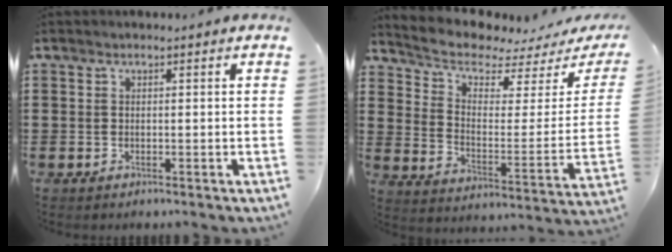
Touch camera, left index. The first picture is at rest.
{"total": 5.1, "force": [4.4, 1.5, 1.9], "torque": [-0.066, -0.039, 0.074]}